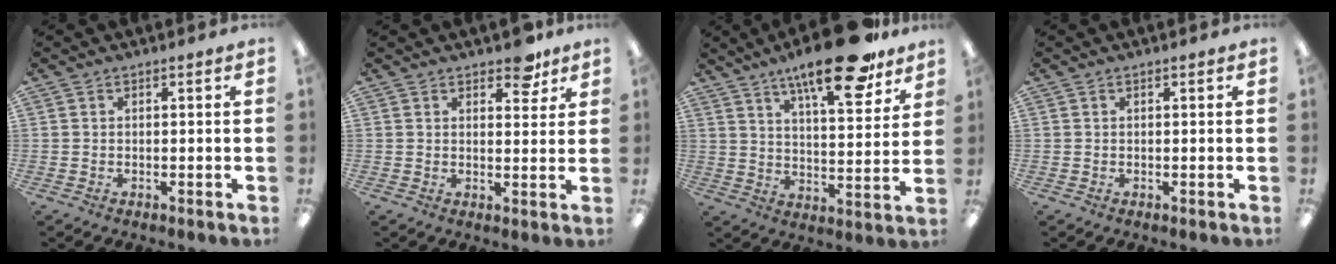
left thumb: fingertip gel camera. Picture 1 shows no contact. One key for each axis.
{"total": 5.7, "fx": 4.4, "fy": 2.7, "fz": 2.5, "tx": -0.012, "ty": -0.027, "tz": 0.072}
{"total": 18.5, "fx": 12.9, "fy": 5.5, "fz": 12.0, "tx": -0.183, "ty": -0.071, "tz": 0.206}
{"total": 0.0}